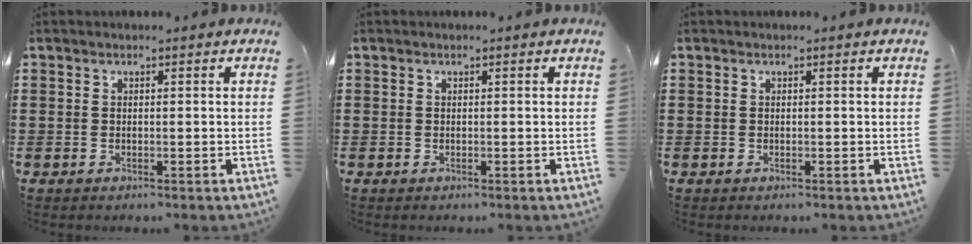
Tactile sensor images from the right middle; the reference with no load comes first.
{"total": 0.0}
{"total": 0.0}